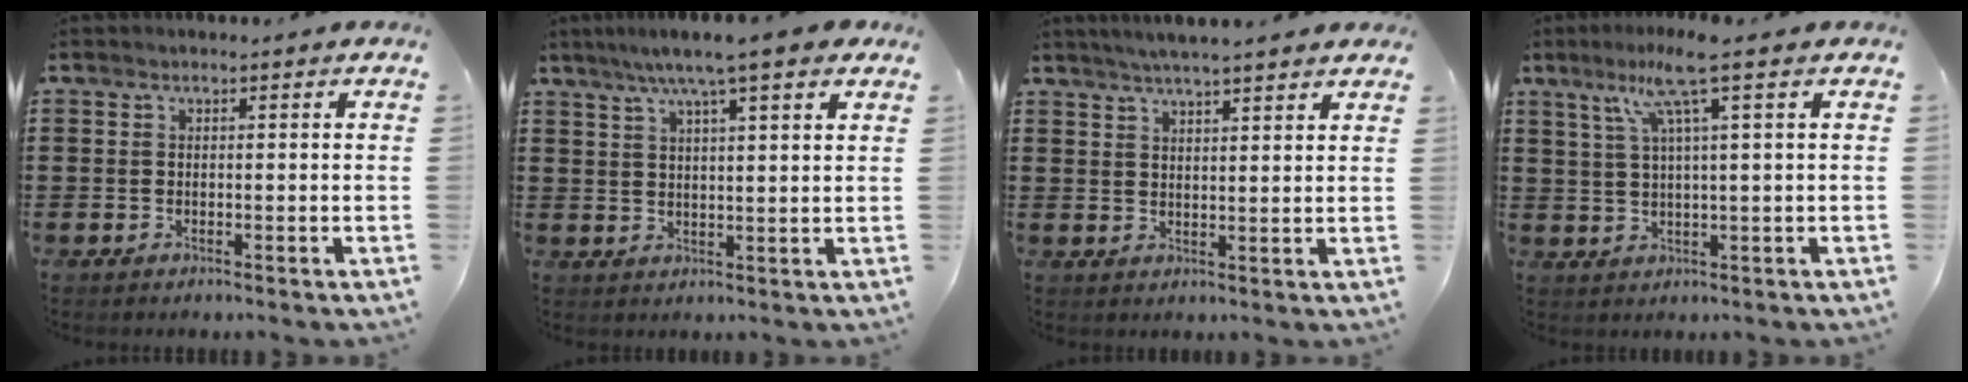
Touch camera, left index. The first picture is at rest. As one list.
[{"total": 6.8, "force": [5.2, 0.5, 4.4], "torque": [-0.099, -0.004, 0.091]}, {"total": 3.4, "force": [3.1, -0.3, 1.4], "torque": [-0.037, -0.007, 0.054]}, {"total": 7.3, "force": [3.6, -0.1, 6.4], "torque": [-0.132, 0.003, 0.060]}]